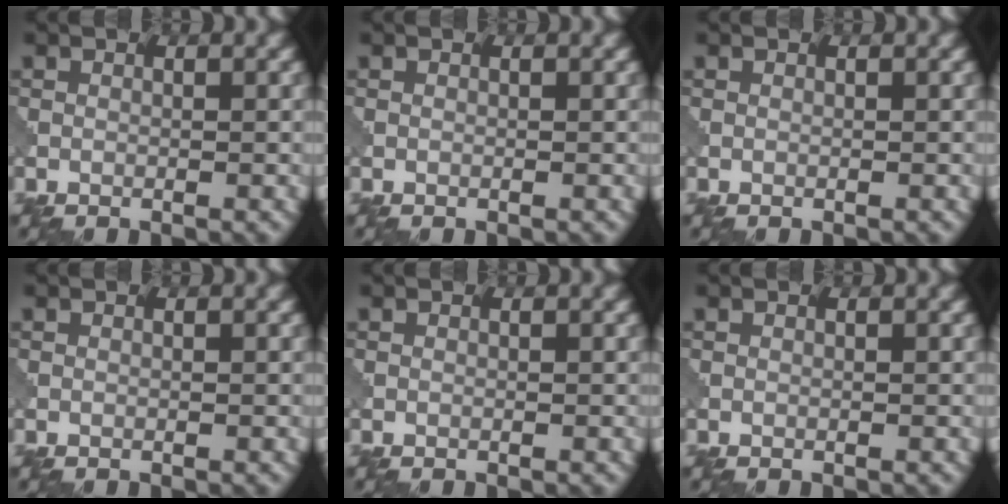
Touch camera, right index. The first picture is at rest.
{"total": 0.0}
{"total": 0.0}
{"total": 0.0}
{"total": 0.0}
{"total": 0.0}